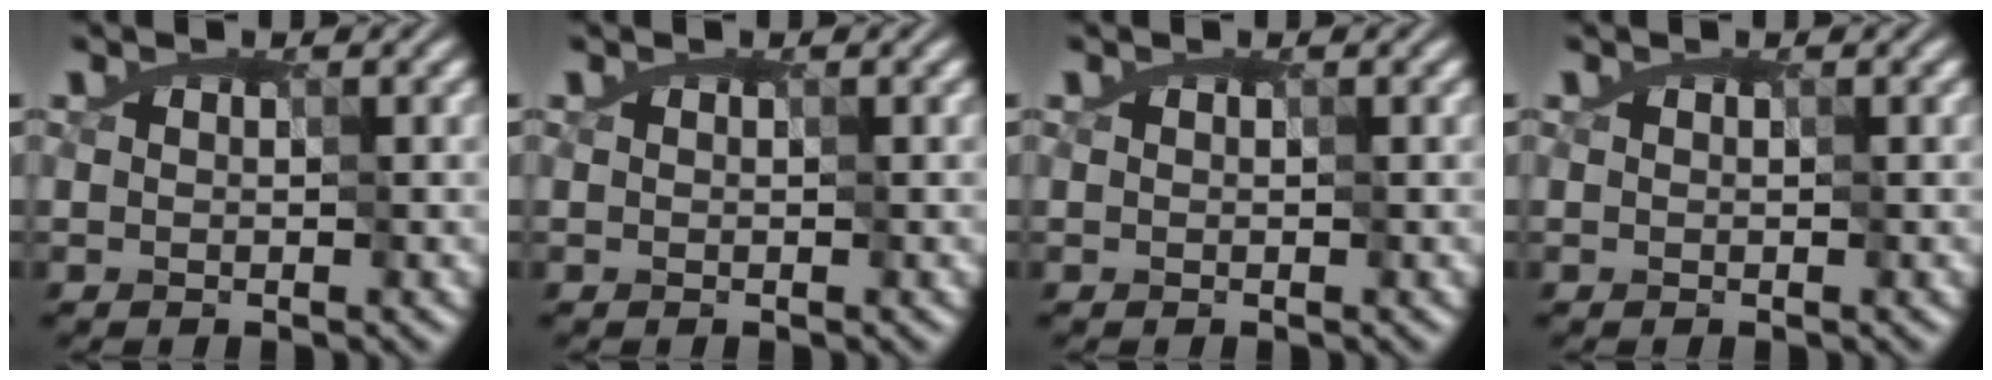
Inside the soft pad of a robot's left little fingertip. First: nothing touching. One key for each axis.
{"total": 0.0}
{"total": 0.0}
{"total": 0.0}